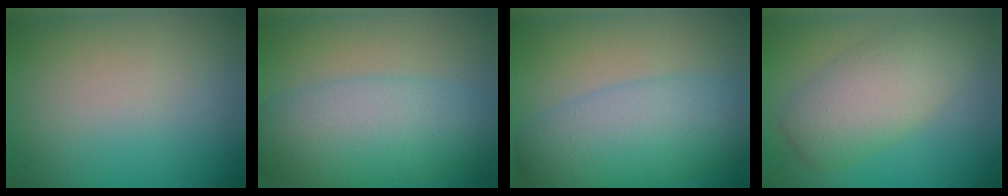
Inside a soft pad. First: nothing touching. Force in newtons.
{"total": 7.8, "press": 7.8, "slide": 0.2}
{"total": 7.2, "press": 7.2, "slide": 0.1}
{"total": 5.0, "press": 5.0, "slide": 0.2}